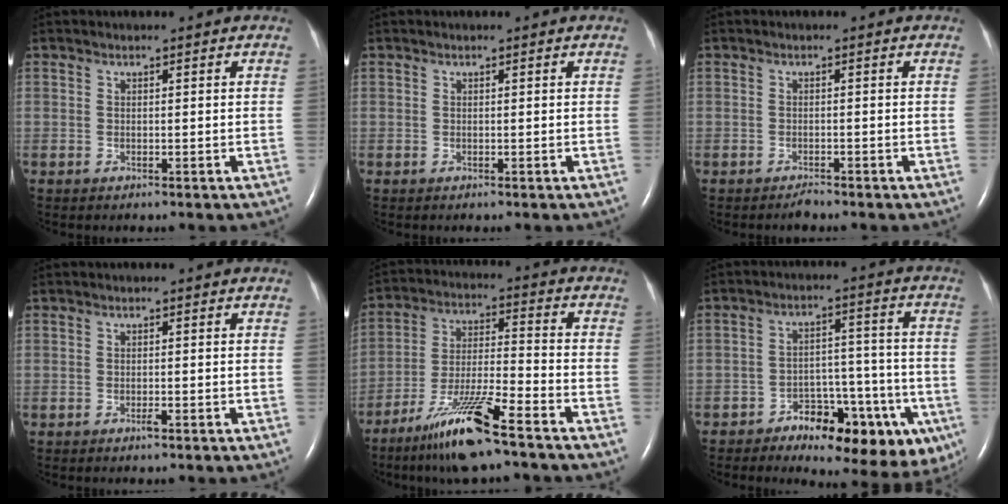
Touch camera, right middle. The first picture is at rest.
{"total": 0.0}
{"total": 1.1, "force": [-1.0, 0.1, 0.3], "torque": [-0.010, -0.002, -0.015]}
{"total": 0.8, "force": [-0.5, 0.1, 0.6], "torque": [-0.015, -0.001, -0.008]}
{"total": 12.9, "force": [-9.0, 0.4, 9.2], "torque": [-0.182, -0.027, -0.164]}
{"total": 15.6, "force": [-8.8, 6.9, 10.9], "torque": [-0.103, 0.039, -0.118]}